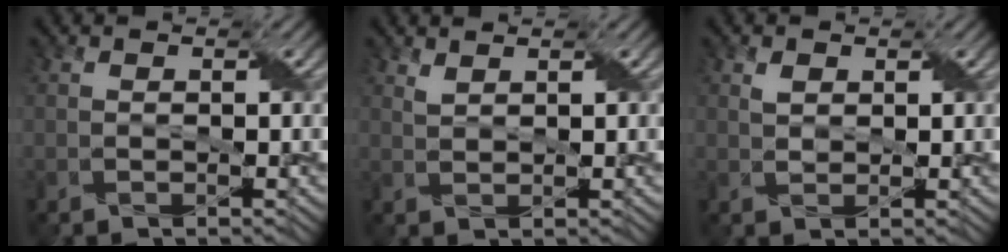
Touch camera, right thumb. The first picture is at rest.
{"total": 1.1, "force": [1.0, 0.2, 0.4], "torque": [-0.020, 0.002, 0.023]}
{"total": 1.4, "force": [0.7, 1.0, 0.8], "torque": [-0.018, 0.000, 0.016]}